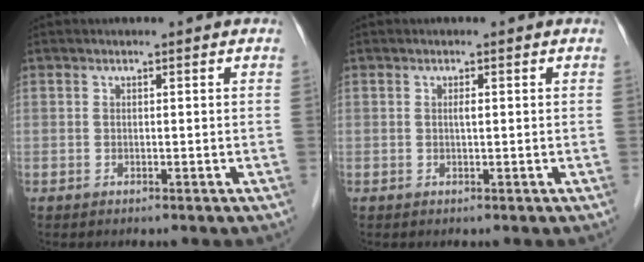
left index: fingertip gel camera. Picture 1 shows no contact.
{"total": 0.7, "force": [-0.2, 0.0, 0.7], "torque": [-0.013, -0.005, -0.004]}